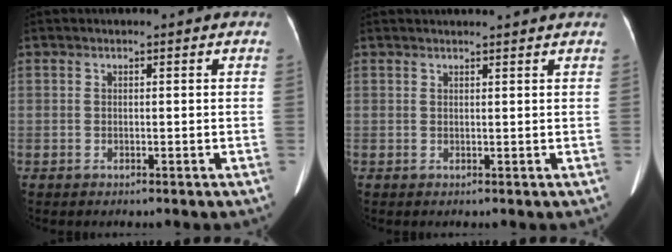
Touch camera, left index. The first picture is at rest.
{"total": 5.5, "force": [5.3, -0.2, 1.6], "torque": [-0.016, 0.024, 0.057]}